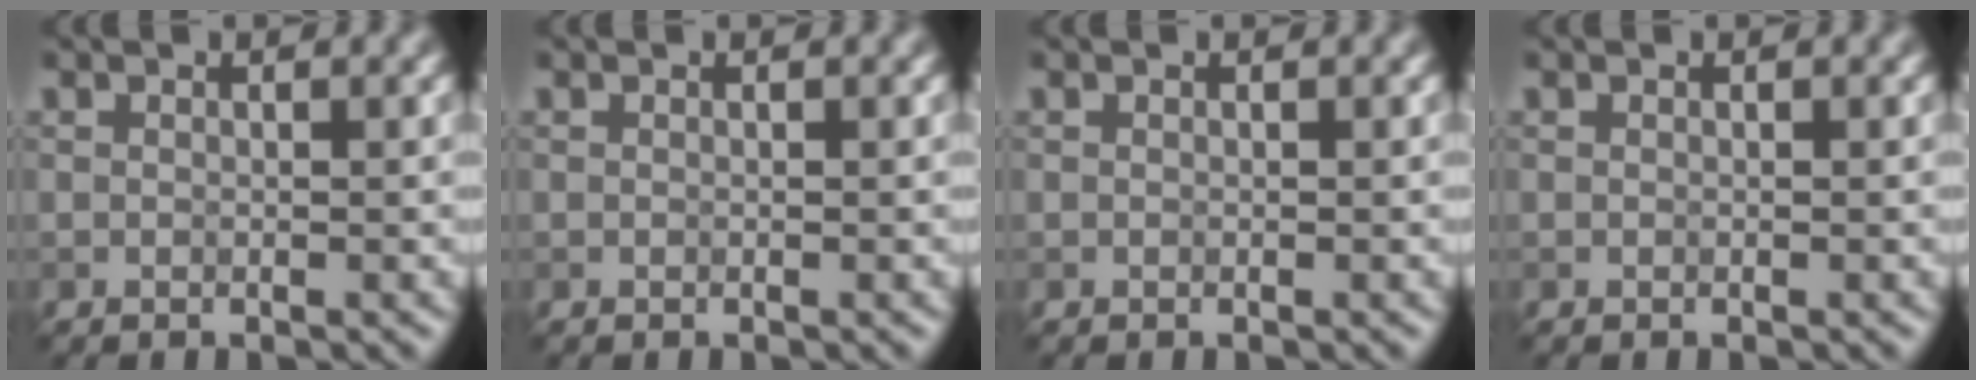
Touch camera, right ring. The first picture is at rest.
{"total": 0.0}
{"total": 0.0}
{"total": 0.0}